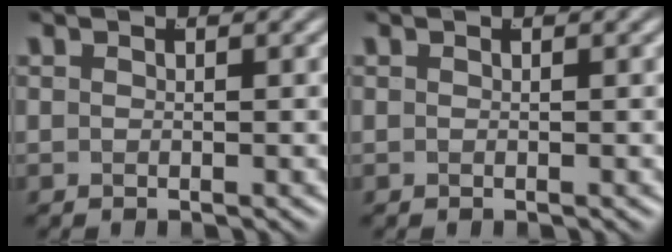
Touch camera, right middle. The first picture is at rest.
{"total": 0.0}